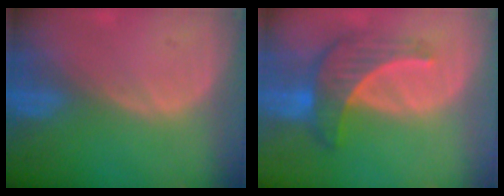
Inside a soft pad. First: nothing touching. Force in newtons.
{"total": 7.3, "press": 6.7, "slide": 2.9}